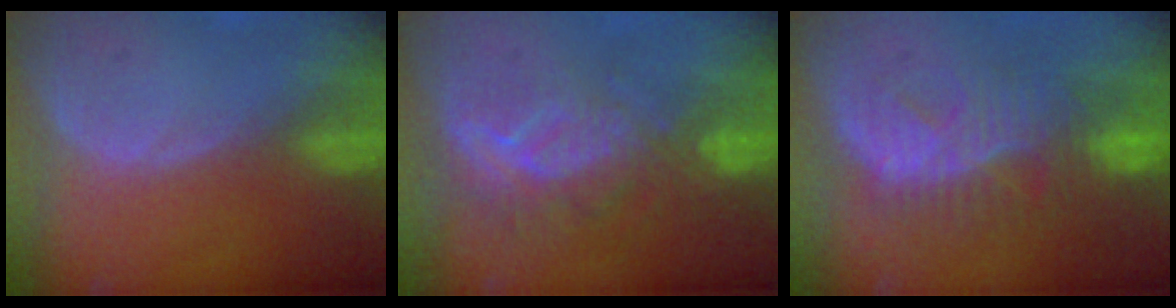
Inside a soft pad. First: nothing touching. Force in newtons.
{"total": 9.5, "press": 8.3, "slide": 4.7}
{"total": 9.6, "press": 9.0, "slide": 3.3}